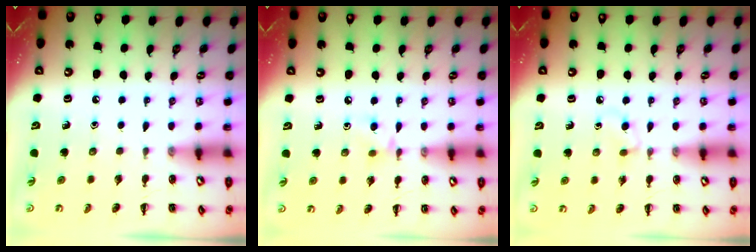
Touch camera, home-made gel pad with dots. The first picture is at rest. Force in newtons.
{"total": 5.2, "press": 4.8, "slide": 1.9}
{"total": 3.3, "press": 2.9, "slide": 1.6}